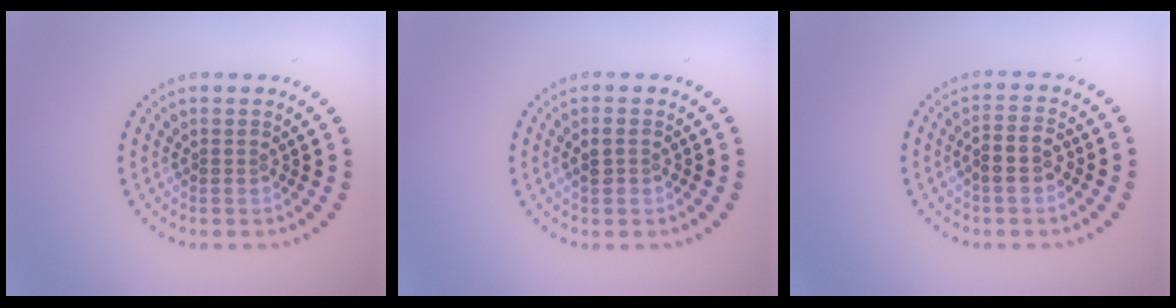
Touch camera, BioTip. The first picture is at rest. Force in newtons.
{"total": 1.5, "press": 1.5, "slide": 0.3}
{"total": 2.6, "press": 2.4, "slide": 0.9}